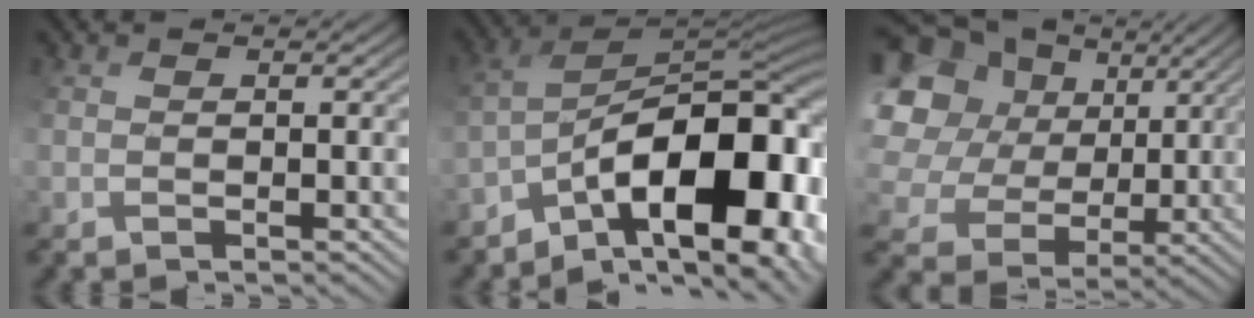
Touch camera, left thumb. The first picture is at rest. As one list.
[{"total": 15.3, "force": [-6.9, 6.6, 11.9], "torque": [-0.184, 0.005, -0.112]}, {"total": 17.3, "force": [7.9, 13.7, 7.0], "torque": [-0.262, 0.060, 0.162]}]